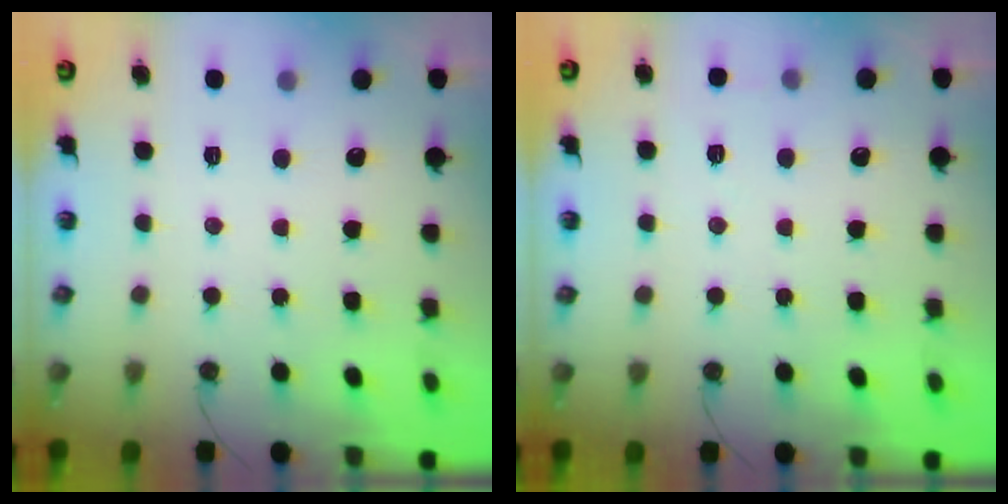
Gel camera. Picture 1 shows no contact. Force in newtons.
{"total": 3.9, "press": 2.5, "slide": 3.0}